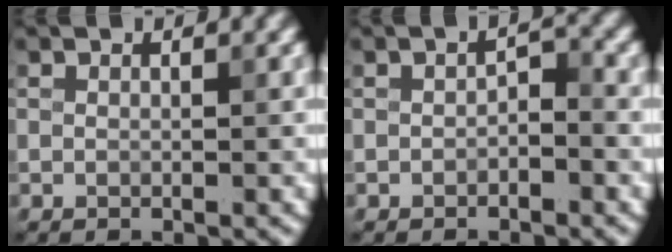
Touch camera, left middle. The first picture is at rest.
{"total": 1.4, "force": [-0.6, 0.8, 1.0], "torque": [-0.017, 0.005, -0.011]}